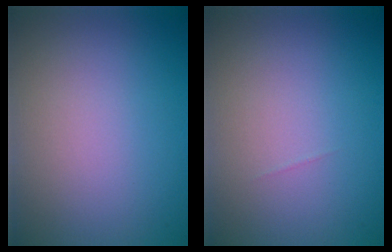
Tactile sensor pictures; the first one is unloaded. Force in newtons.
{"total": 0.0}